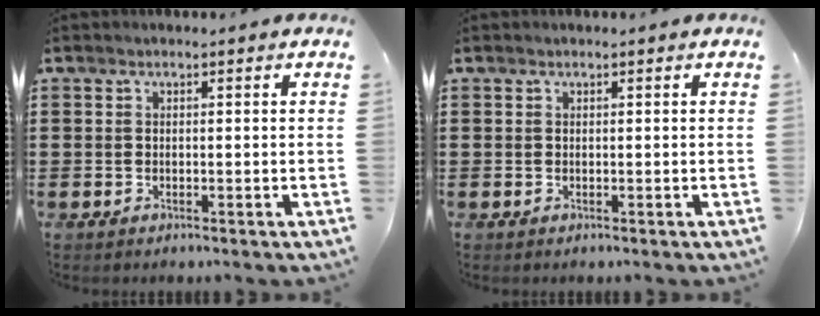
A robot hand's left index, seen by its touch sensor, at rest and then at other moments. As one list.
[{"total": 0.0}]